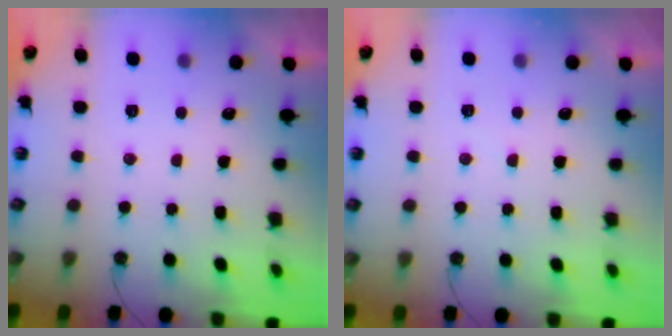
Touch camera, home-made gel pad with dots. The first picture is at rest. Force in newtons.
{"total": 3.6, "press": 3.6, "slide": 0.6}